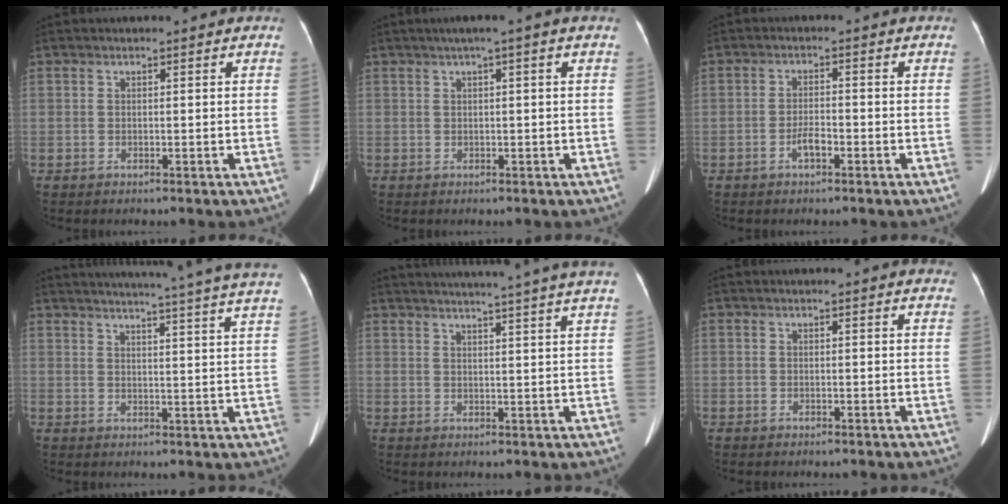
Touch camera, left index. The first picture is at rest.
{"total": 2.0, "force": [0.9, -0.1, 1.8], "torque": [-0.034, 0.018, 0.016]}
{"total": 2.5, "force": [-1.4, 0.8, 1.9], "torque": [-0.035, 0.002, -0.026]}
{"total": 24.5, "force": [22.6, -1.4, 9.4], "torque": [-0.138, -0.061, 0.263]}
{"total": 19.6, "force": [17.8, -1.5, 8.1], "torque": [-0.127, -0.026, 0.217]}
{"total": 1.9, "force": [1.6, 1.1, 0.2], "torque": [0.001, -0.006, -0.005]}